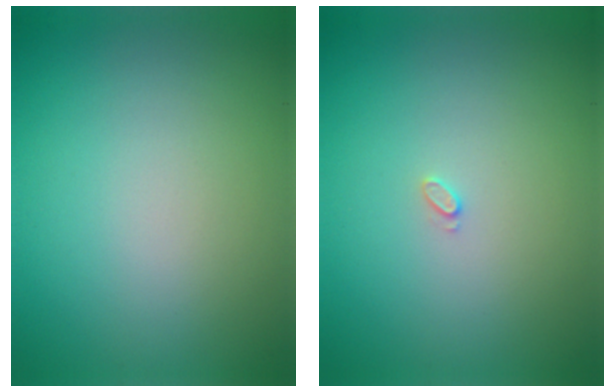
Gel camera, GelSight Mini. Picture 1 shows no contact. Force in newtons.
{"total": 0.6, "press": 0.6, "slide": 0.1}